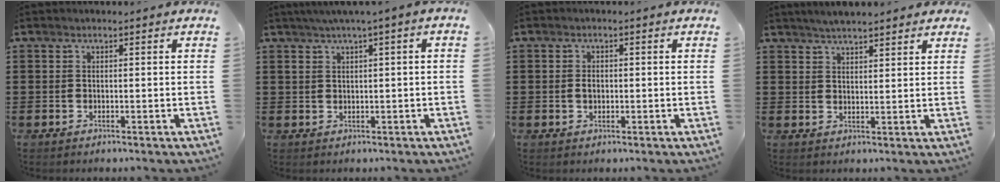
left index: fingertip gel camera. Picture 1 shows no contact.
{"total": 2.0, "force": [0.4, -0.2, 1.9], "torque": [-0.035, -0.002, 0.007]}
{"total": 1.6, "force": [0.0, 1.0, 1.3], "torque": [-0.026, 0.006, -0.001]}
{"total": 3.2, "force": [3.0, 0.1, 0.9], "torque": [-0.025, -0.004, 0.056]}